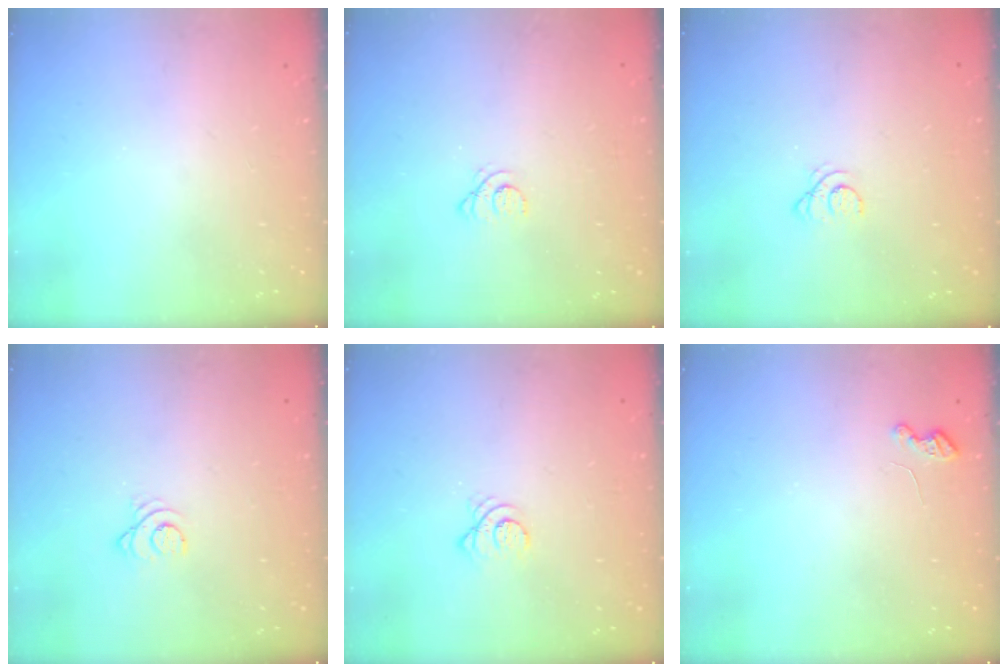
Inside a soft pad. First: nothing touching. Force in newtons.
{"total": 1.4, "press": 1.4, "slide": 0.2}
{"total": 1.8, "press": 1.8, "slide": 0.2}
{"total": 2.5, "press": 2.5, "slide": 0.2}
{"total": 3.0, "press": 2.9, "slide": 0.3}
{"total": 4.2, "press": 4.1, "slide": 0.7}